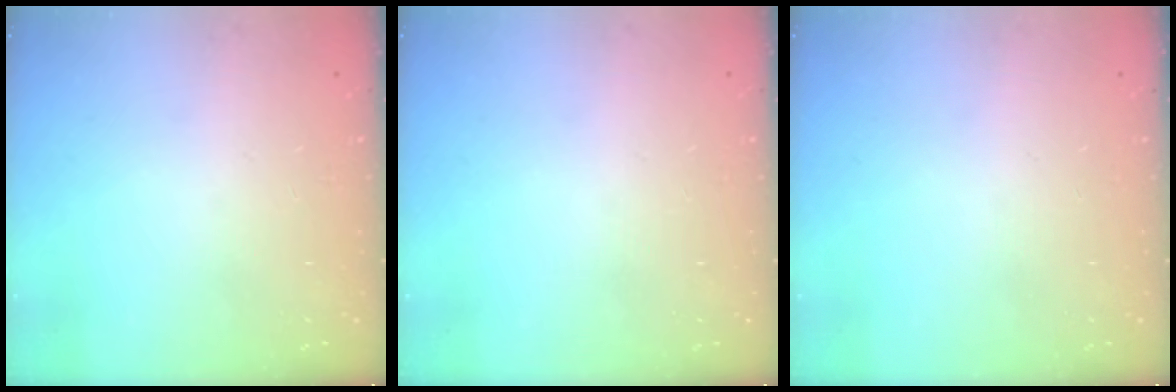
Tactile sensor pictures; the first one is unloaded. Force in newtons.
{"total": 0.0}
{"total": 0.0}